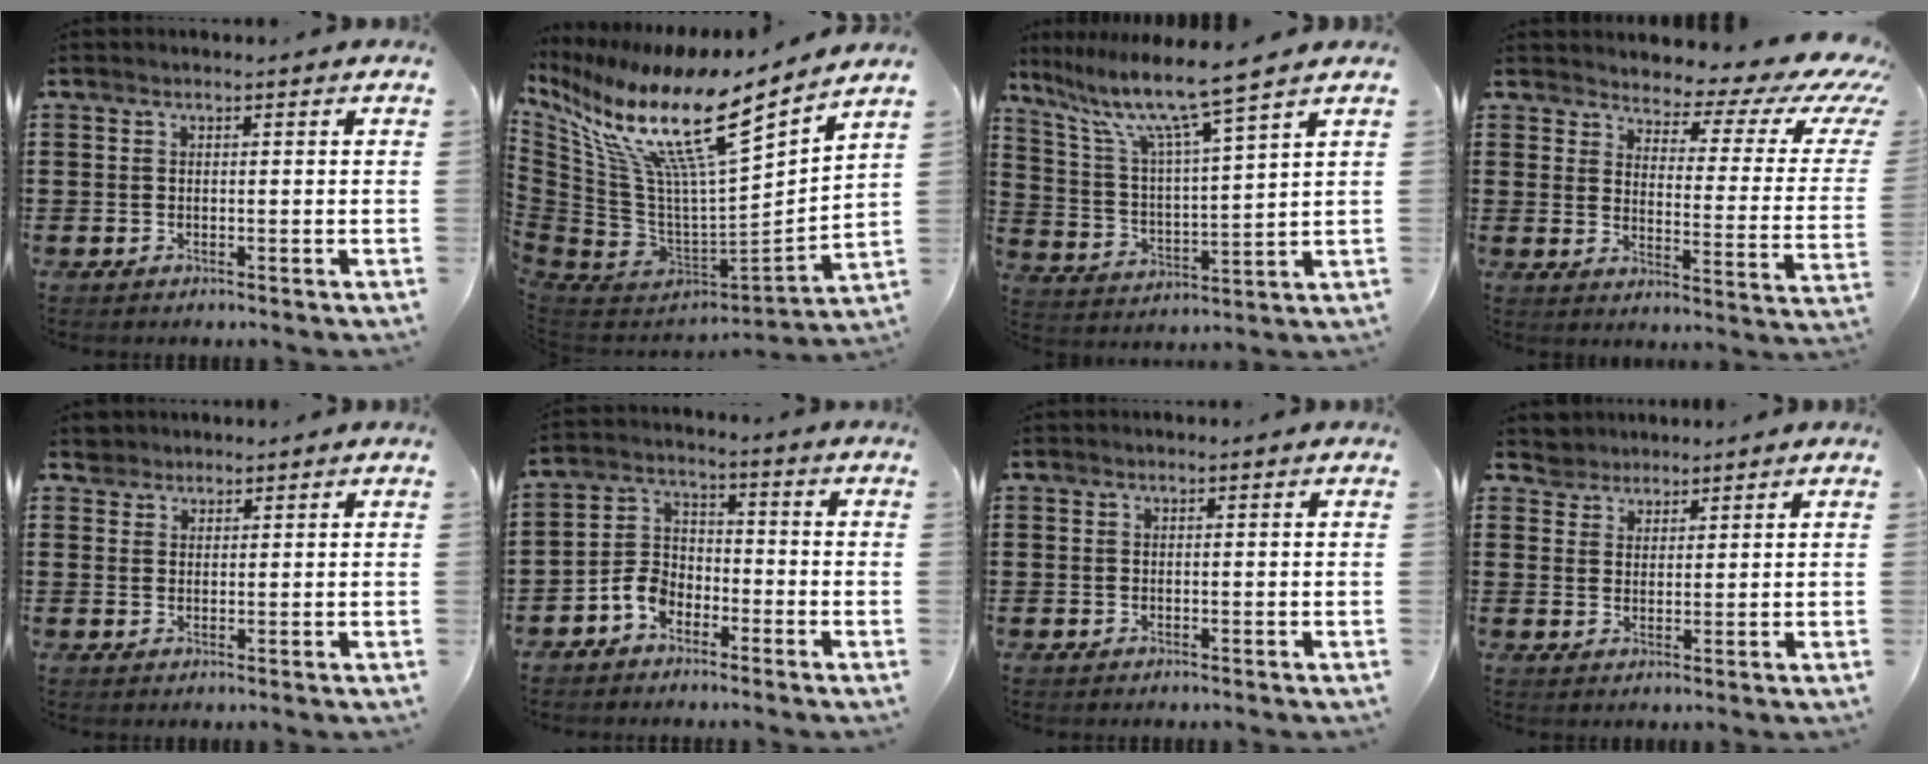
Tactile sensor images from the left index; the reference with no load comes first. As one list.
[{"total": 16.6, "force": [9.9, 4.0, 12.8], "torque": [-0.267, -0.066, 0.159]}, {"total": 9.4, "force": [7.8, -0.5, 5.2], "torque": [-0.133, -0.045, 0.126]}, {"total": 4.6, "force": [3.7, 1.5, 2.2], "torque": [-0.050, -0.032, 0.056]}, {"total": 2.2, "force": [1.9, 1.1, -0.1], "torque": [0.002, 0.003, 0.036]}, {"total": 5.2, "force": [-3.4, 3.3, 2.0], "torque": [-0.061, 0.009, -0.072]}, {"total": 0.0}, {"total": 2.9, "force": [2.5, 1.3, -0.6], "torque": [-0.002, 0.004, 0.049]}]